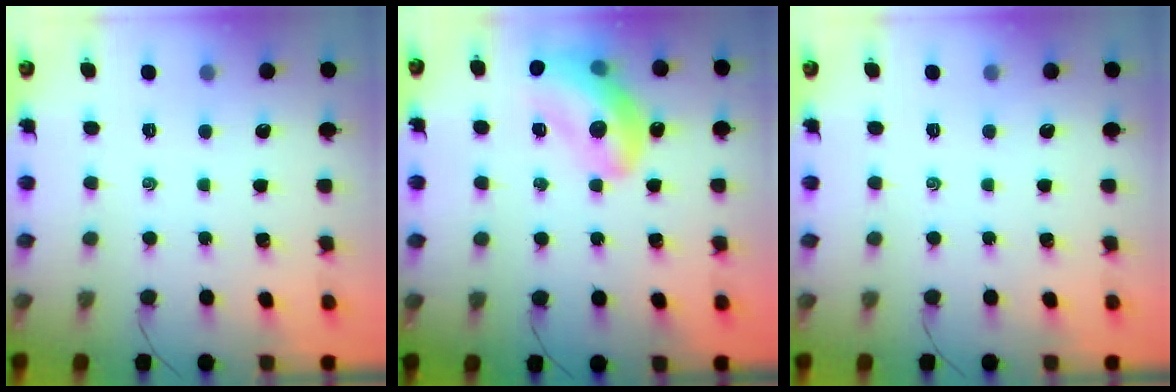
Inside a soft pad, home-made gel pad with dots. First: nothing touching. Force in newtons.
{"total": 16.9, "press": 16.6, "slide": 3.4}
{"total": 0.0}